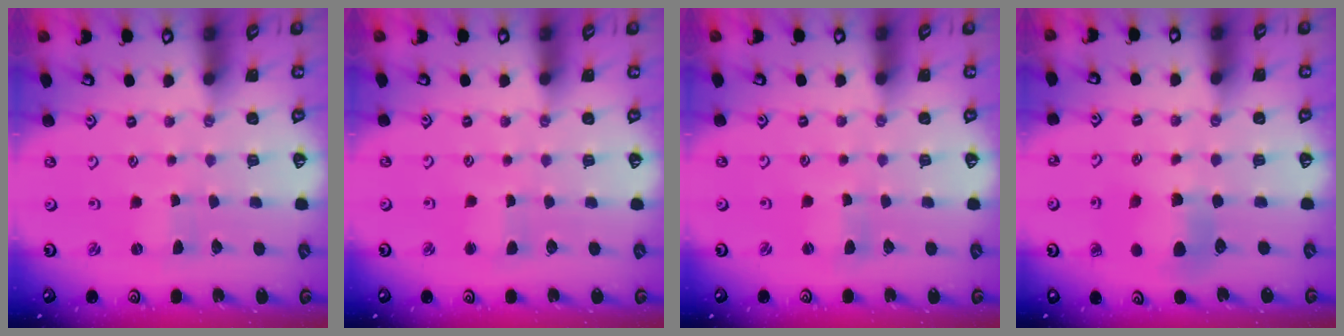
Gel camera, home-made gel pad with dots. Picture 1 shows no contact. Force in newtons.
{"total": 3.0, "press": 2.9, "slide": 0.6}
{"total": 2.1, "press": 2.1, "slide": 0.3}
{"total": 7.5, "press": 7.5, "slide": 0.7}